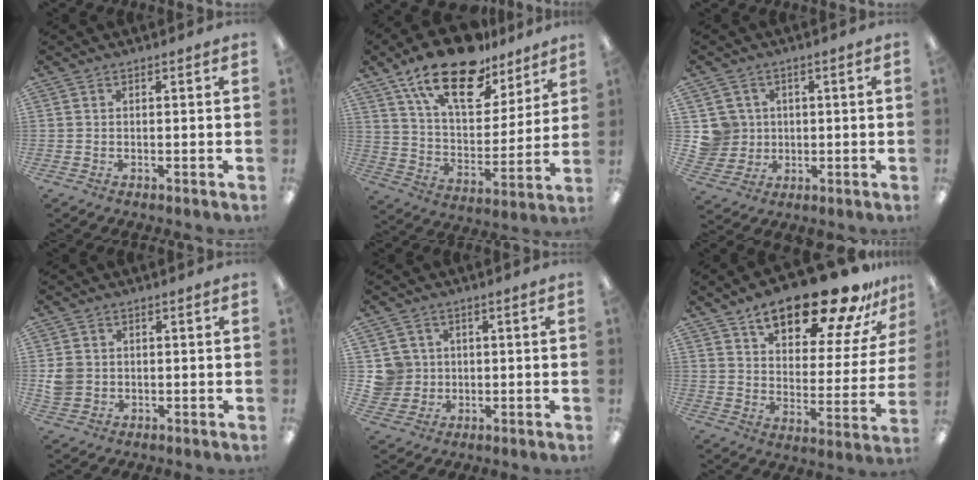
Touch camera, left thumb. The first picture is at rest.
{"total": 20.6, "force": [14.0, 9.2, 11.9], "torque": [-0.203, -0.079, 0.244]}
{"total": 6.5, "force": [1.5, 6.3, 0.0], "torque": [-0.013, 0.005, 0.035]}
{"total": 4.3, "force": [0.1, 4.1, 1.4], "torque": [-0.013, 0.005, 0.003]}
{"total": 6.0, "force": [1.2, 5.8, 0.4], "torque": [-0.022, 0.004, 0.025]}
{"total": 21.9, "force": [15.9, 7.6, 13.0], "torque": [-0.197, -0.098, 0.263]}